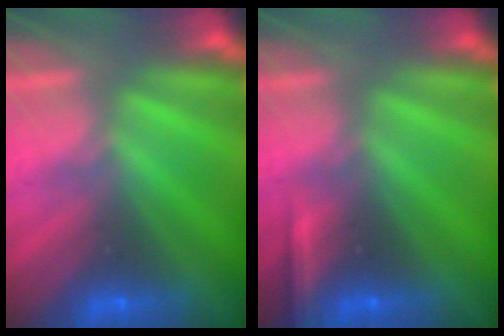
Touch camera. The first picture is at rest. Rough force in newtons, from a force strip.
{"total": 2.3}